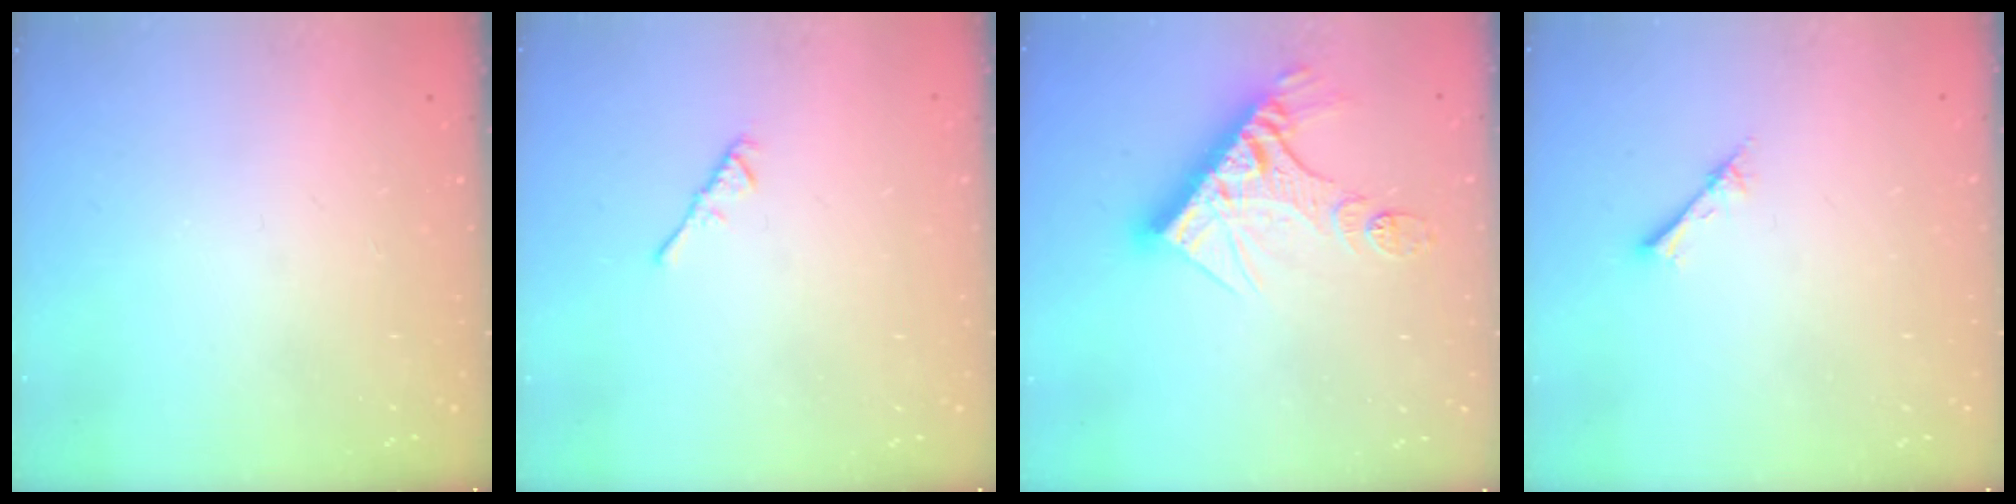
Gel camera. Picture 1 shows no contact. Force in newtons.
{"total": 2.4, "press": 2.3, "slide": 0.6}
{"total": 14.5, "press": 14.4, "slide": 1.6}
{"total": 2.7, "press": 2.6, "slide": 0.3}